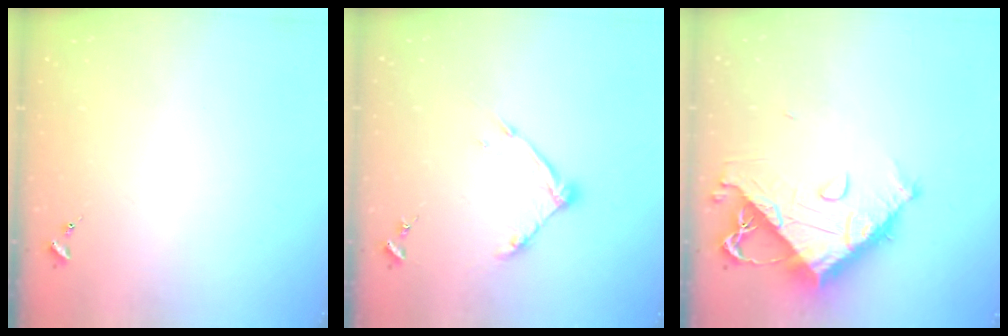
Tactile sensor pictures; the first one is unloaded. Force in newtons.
{"total": 9.3, "press": 9.3, "slide": 0.4}
{"total": 13.1, "press": 13.0, "slide": 1.5}